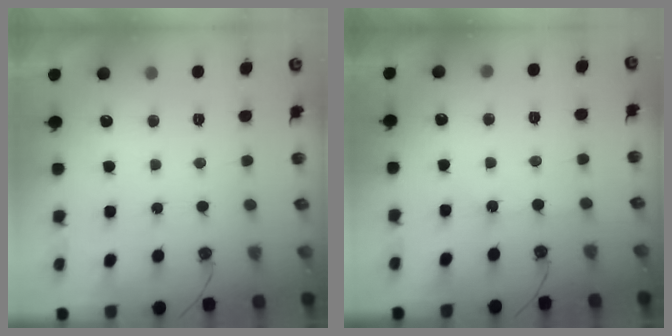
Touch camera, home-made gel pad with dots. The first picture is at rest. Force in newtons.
{"total": 2.7, "press": 2.7, "slide": 0.5}